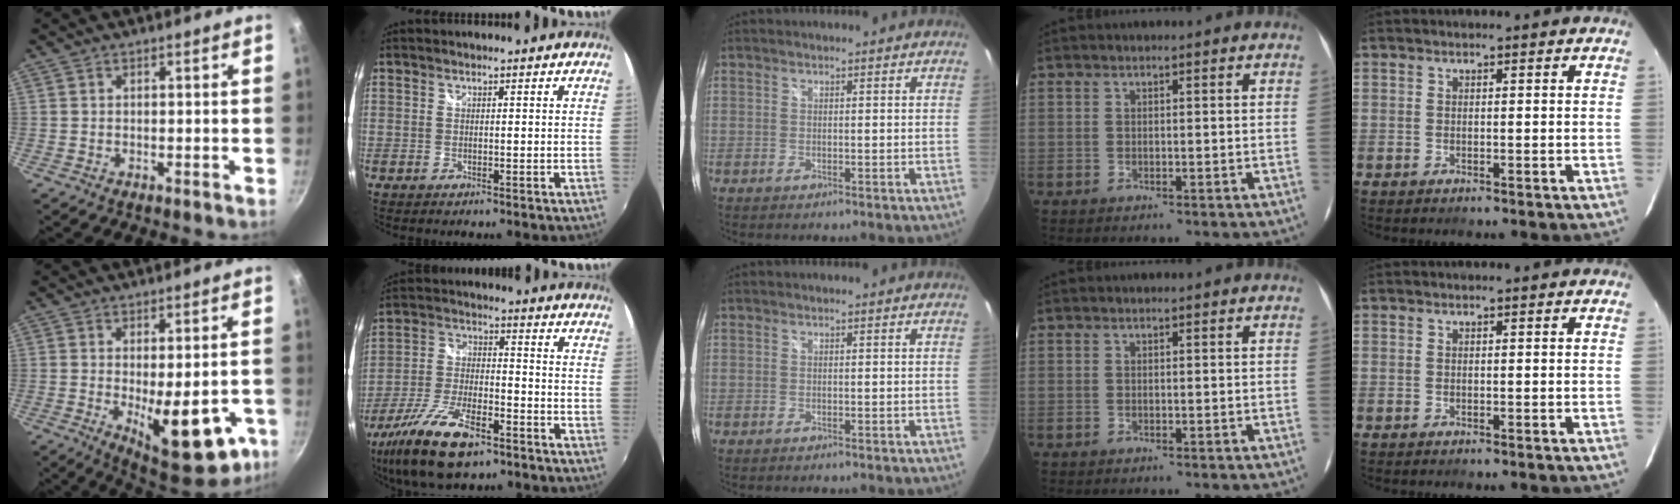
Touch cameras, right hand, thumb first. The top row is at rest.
{"thumb": {"total": 17.0, "force": [-5.0, 6.9, 14.7], "torque": [-0.166, -0.015, -0.049]}, "index": {"total": 16.1, "force": [-10.4, 6.0, 10.6], "torque": [-0.229, -0.033, -0.194]}}